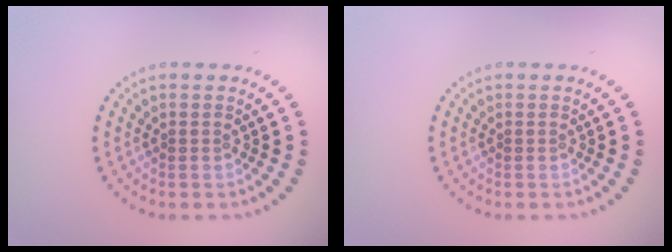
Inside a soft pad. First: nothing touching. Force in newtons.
{"total": 0.0}